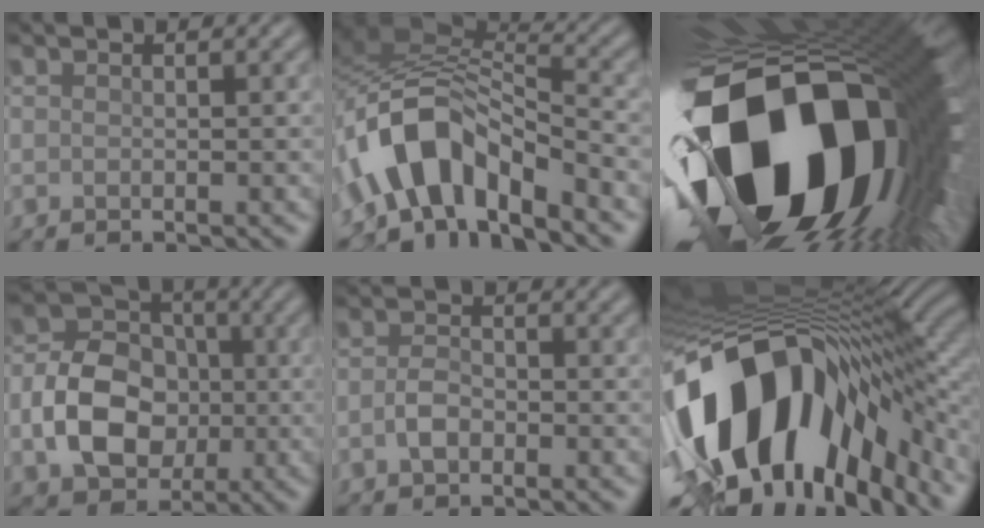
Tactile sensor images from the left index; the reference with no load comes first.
{"total": 8.5, "force": [-4.0, 3.8, 6.5], "torque": [-0.112, 0.018, -0.079]}
{"total": 21.9, "force": [-3.3, 12.4, 17.8], "torque": [-0.357, -0.086, -0.030]}
{"total": 8.3, "force": [-1.8, 6.1, 5.3], "torque": [-0.092, 0.005, -0.035]}
{"total": 1.8, "force": [-0.6, 1.0, 1.3], "torque": [-0.031, 0.007, -0.017]}
{"total": 16.6, "force": [-4.9, 9.3, 12.8], "torque": [-0.232, -0.019, -0.078]}